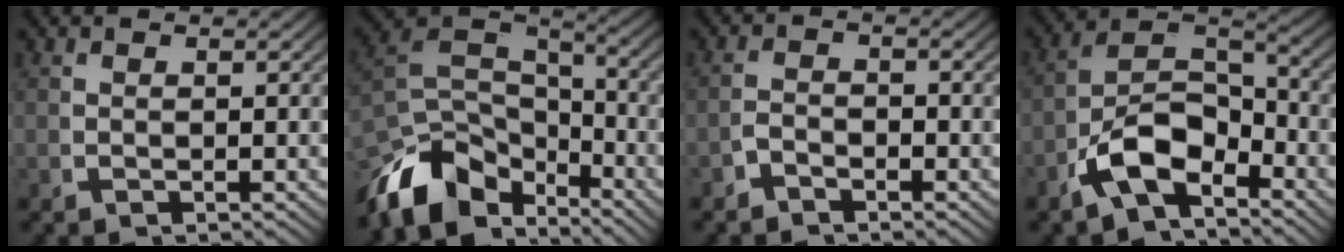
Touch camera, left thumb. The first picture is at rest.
{"total": 12.1, "force": [-3.2, 8.5, 8.0], "torque": [-0.161, -0.041, -0.041]}
{"total": 1.5, "force": [-1.4, 0.6, 0.2], "torque": [0.001, -0.005, -0.029]}
{"total": 8.6, "force": [-2.6, 5.4, 6.1], "torque": [-0.124, -0.029, -0.038]}